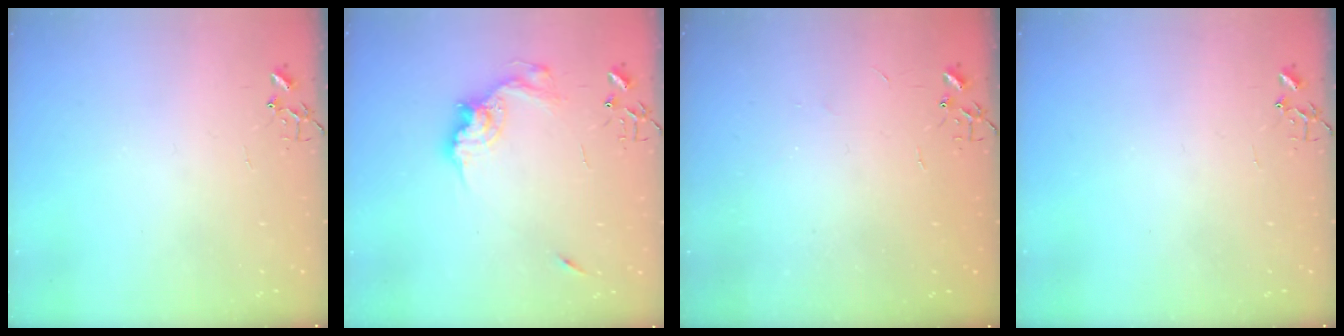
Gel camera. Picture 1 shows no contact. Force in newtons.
{"total": 13.6, "press": 13.6, "slide": 1.0}
{"total": 1.9, "press": 1.9, "slide": 0.3}
{"total": 0.0}